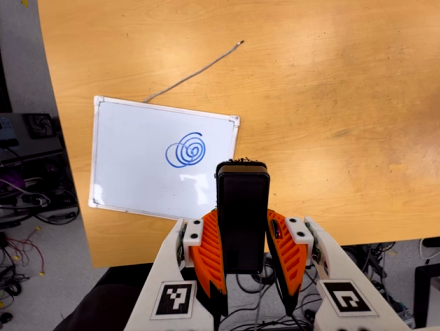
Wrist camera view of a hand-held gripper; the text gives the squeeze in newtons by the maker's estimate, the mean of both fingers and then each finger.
{"total": 5.4, "left": 3.6, "right": 7.2}